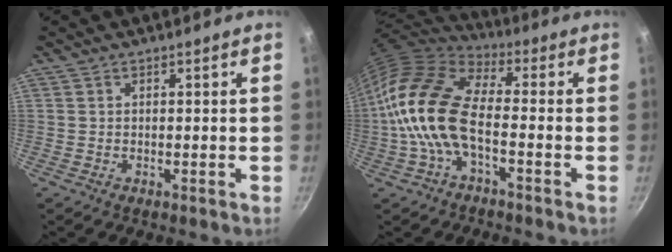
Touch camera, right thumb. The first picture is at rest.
{"total": 15.0, "force": [-2.6, 7.4, 12.8], "torque": [-0.239, 0.027, -0.066]}